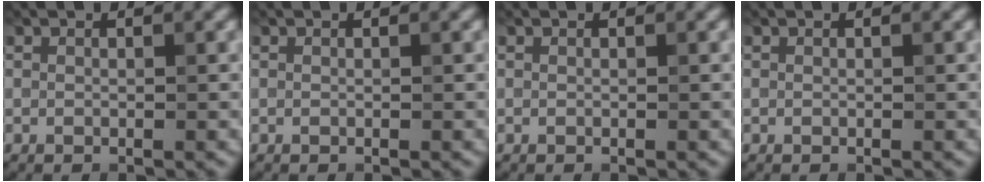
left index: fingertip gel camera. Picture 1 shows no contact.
{"total": 0.0}
{"total": 0.0}
{"total": 0.0}